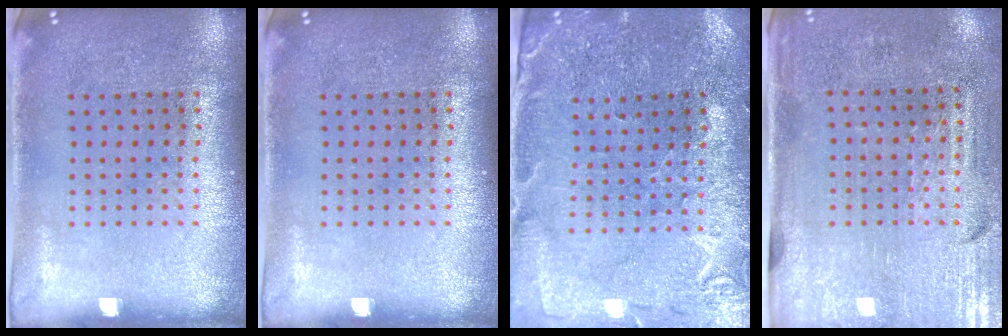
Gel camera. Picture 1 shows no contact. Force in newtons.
{"total": 0.0}
{"total": 0.7, "press": 0.7, "slide": 0.3}
{"total": 3.2, "press": 2.8, "slide": 1.5}